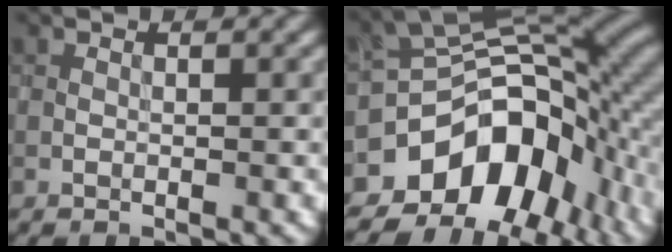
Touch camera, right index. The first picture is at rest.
{"total": 12.5, "force": [-5.4, 8.2, 7.7], "torque": [-0.118, 0.001, -0.100]}